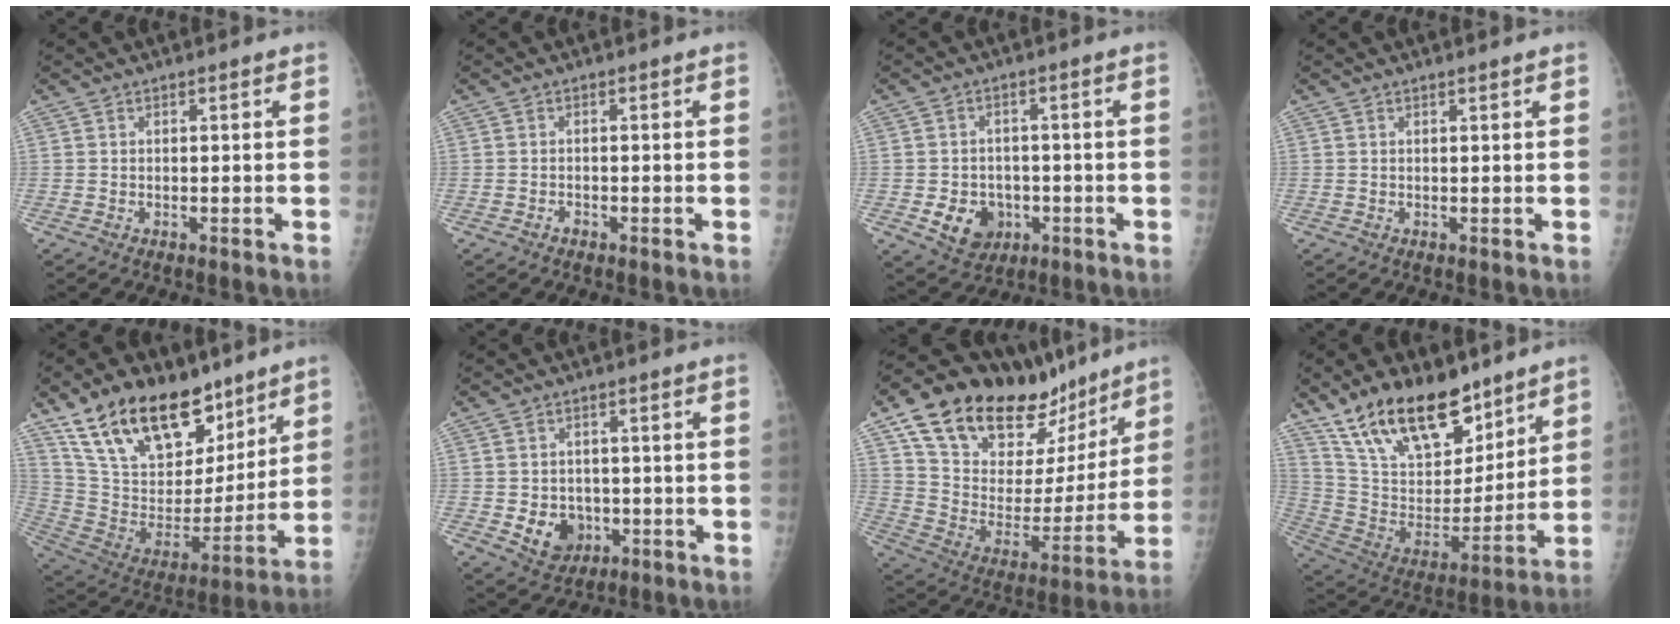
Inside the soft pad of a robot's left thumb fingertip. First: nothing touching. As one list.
[{"total": 0.9, "force": [-0.7, 0.6, 0.3], "torque": [-0.002, 0.003, -0.013]}, {"total": 7.6, "force": [-2.1, 6.3, 3.7], "torque": [-0.032, 0.009, -0.025]}, {"total": 0.5, "force": [0.4, -0.1, 0.3], "torque": [-0.012, -0.002, 0.010]}, {"total": 24.9, "force": [16.5, 12.9, 13.5], "torque": [-0.199, -0.058, 0.295]}, {"total": 7.0, "force": [-1.5, 5.9, 3.5], "torque": [-0.026, 0.004, -0.014]}, {"total": 28.8, "force": [19.2, 14.0, 16.2], "torque": [-0.225, -0.043, 0.317]}, {"total": 22.6, "force": [15.7, 10.6, 12.3], "torque": [-0.179, -0.064, 0.286]}]